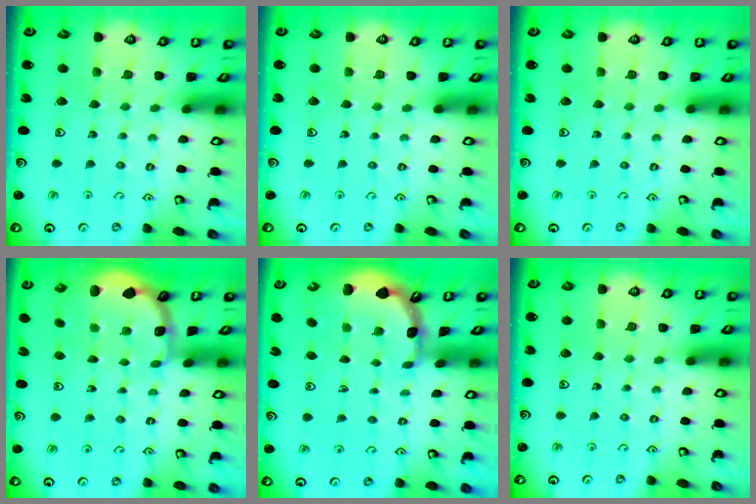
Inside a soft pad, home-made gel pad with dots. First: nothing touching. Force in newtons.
{"total": 0.0}
{"total": 0.0}
{"total": 1.8, "press": 1.6, "slide": 0.7}
{"total": 1.6, "press": 1.6, "slide": 0.1}
{"total": 0.0}